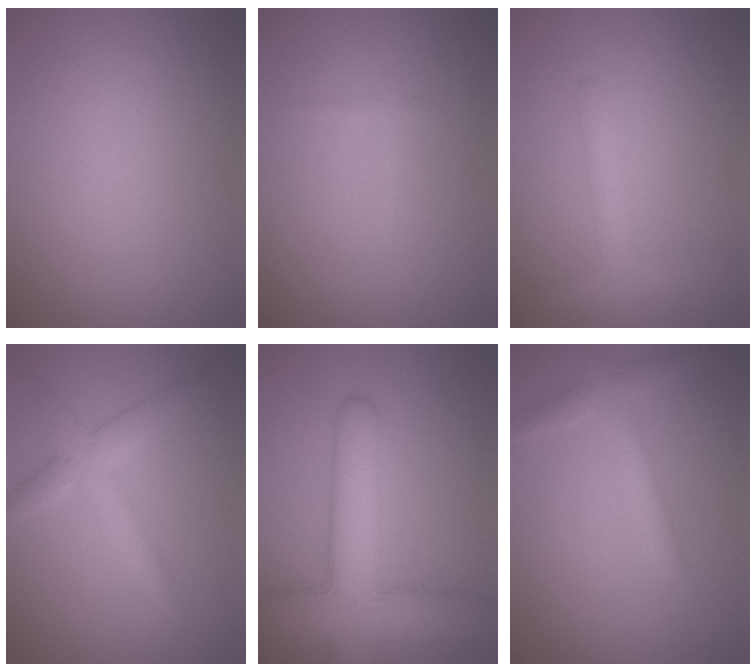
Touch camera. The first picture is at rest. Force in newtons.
{"total": 0.6, "press": 0.6, "slide": 0.0}
{"total": 2.7, "press": 2.7, "slide": 0.2}
{"total": 3.4, "press": 3.4, "slide": 0.0}
{"total": 9.5, "press": 9.5, "slide": 0.8}
{"total": 2.5, "press": 2.5, "slide": 0.1}